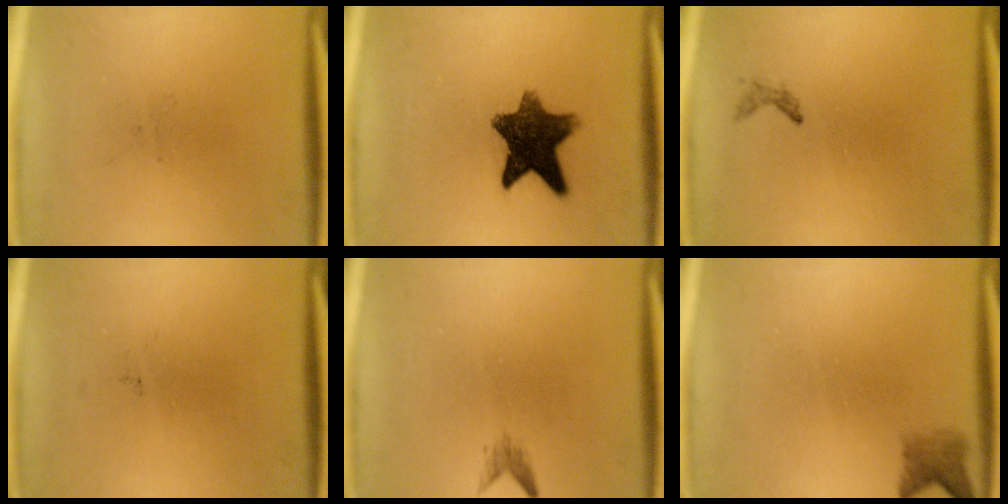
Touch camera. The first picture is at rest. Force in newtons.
{"total": 10.8}
{"total": 0.7}
{"total": 0.0}
{"total": 1.1}
{"total": 2.3}